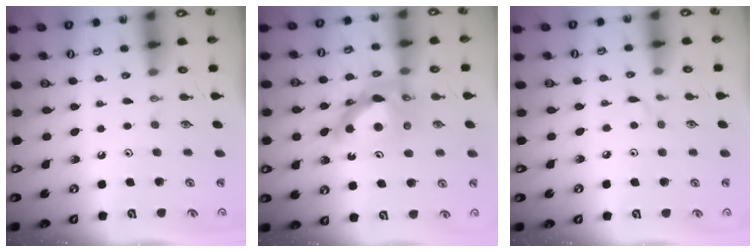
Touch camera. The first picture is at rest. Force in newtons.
{"total": 12.0, "press": 11.9, "slide": 1.0}
{"total": 3.5, "press": 3.5, "slide": 0.4}